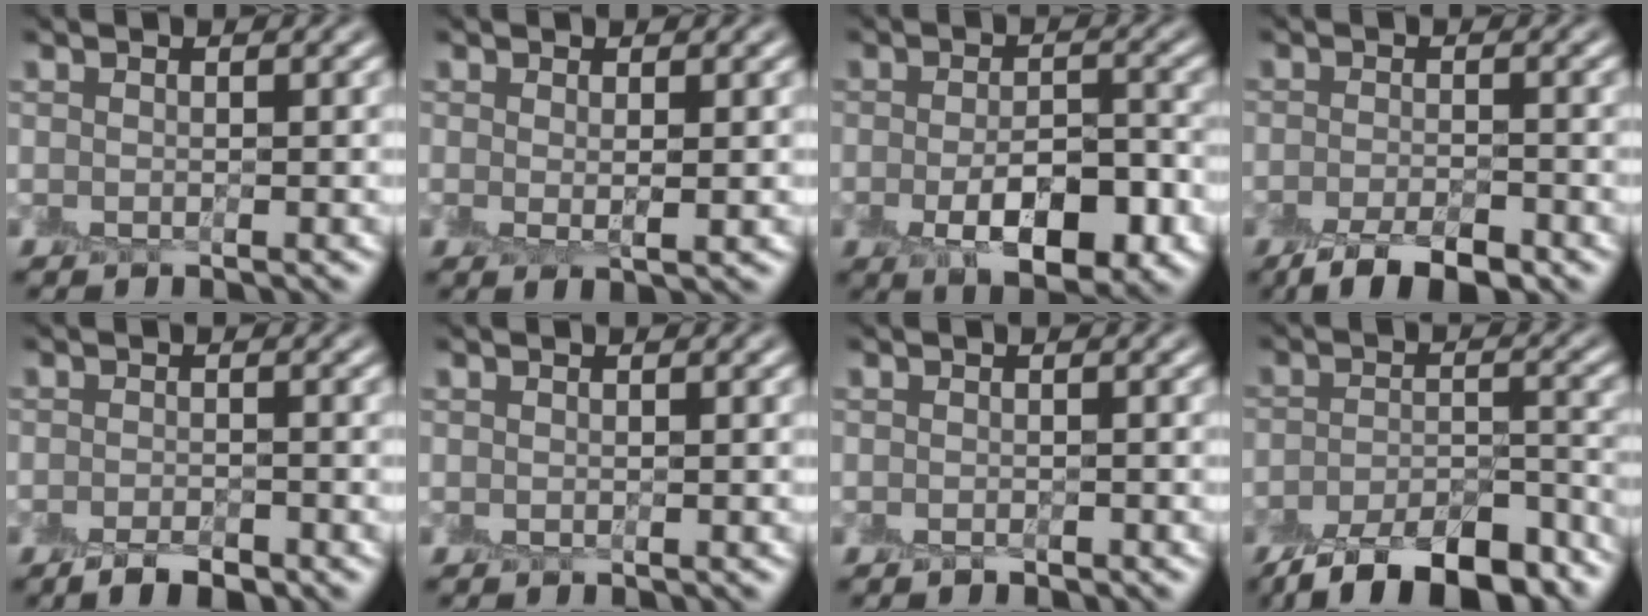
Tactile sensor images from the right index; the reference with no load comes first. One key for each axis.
{"total": 1.2, "fx": 0.3, "fy": 0.1, "fz": 1.1, "tx": -0.016, "ty": -0.006, "tz": 0.007}
{"total": 6.2, "fx": -2.4, "fy": 2.9, "fz": 4.9, "tx": -0.079, "ty": -0.008, "tz": -0.037}
{"total": 4.8, "fx": -3.6, "fy": 1.4, "fz": 2.8, "tx": -0.045, "ty": -0.008, "tz": -0.063}
{"total": 2.3, "fx": -1.8, "fy": 0.8, "fz": 1.2, "tx": -0.019, "ty": -0.005, "tz": -0.032}
{"total": 0.0}
{"total": 0.7, "fx": -0.6, "fy": 0.2, "fz": 0.1, "tx": -0.001, "ty": -0.006, "tz": -0.009}
{"total": 10.4, "fx": -8.2, "fy": 3.4, "fz": 5.5, "tx": -0.083, "ty": -0.017, "tz": -0.127}